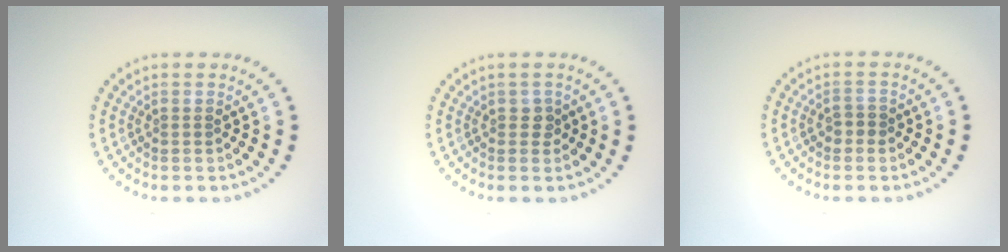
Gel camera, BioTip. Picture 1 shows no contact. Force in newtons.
{"total": 1.0, "press": 0.9, "slide": 0.3}
{"total": 1.2, "press": 1.1, "slide": 0.4}